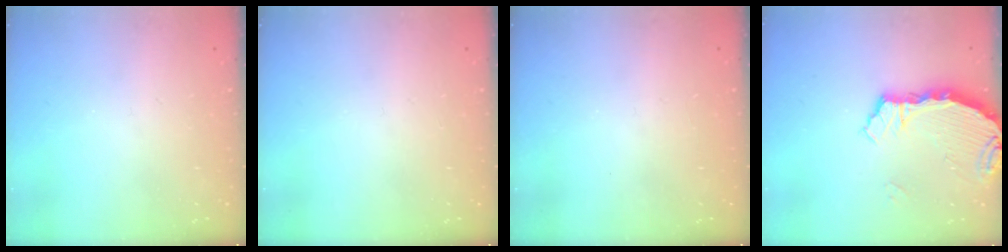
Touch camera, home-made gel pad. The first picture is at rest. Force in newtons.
{"total": 0.0}
{"total": 0.0}
{"total": 3.5, "press": 3.5, "slide": 0.5}